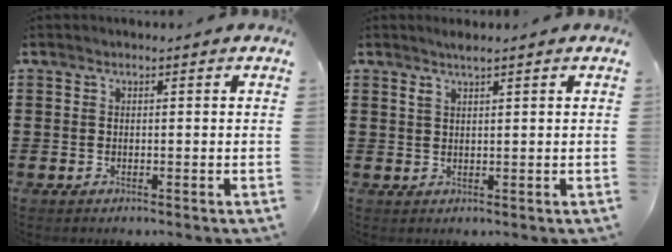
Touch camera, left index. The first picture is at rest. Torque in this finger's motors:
{"motor_torque": [0.26, -0.30, 0.14, 0.01]}